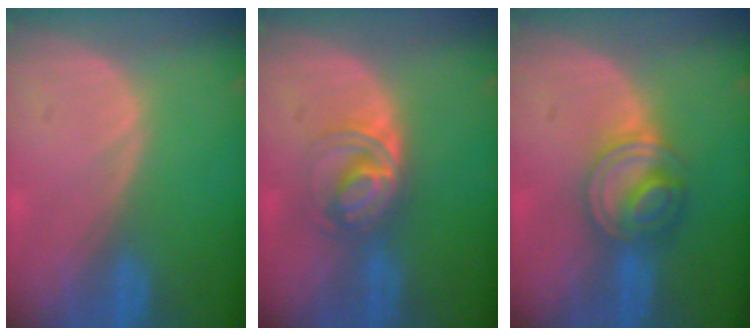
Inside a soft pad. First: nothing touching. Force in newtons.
{"total": 5.8, "press": 5.4, "slide": 2.0}
{"total": 6.1, "press": 6.0, "slide": 0.9}